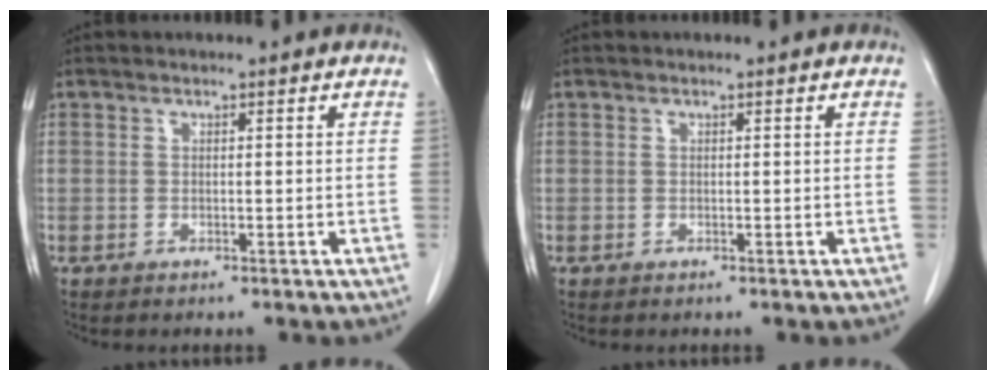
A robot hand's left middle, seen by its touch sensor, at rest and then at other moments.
{"total": 0.0}